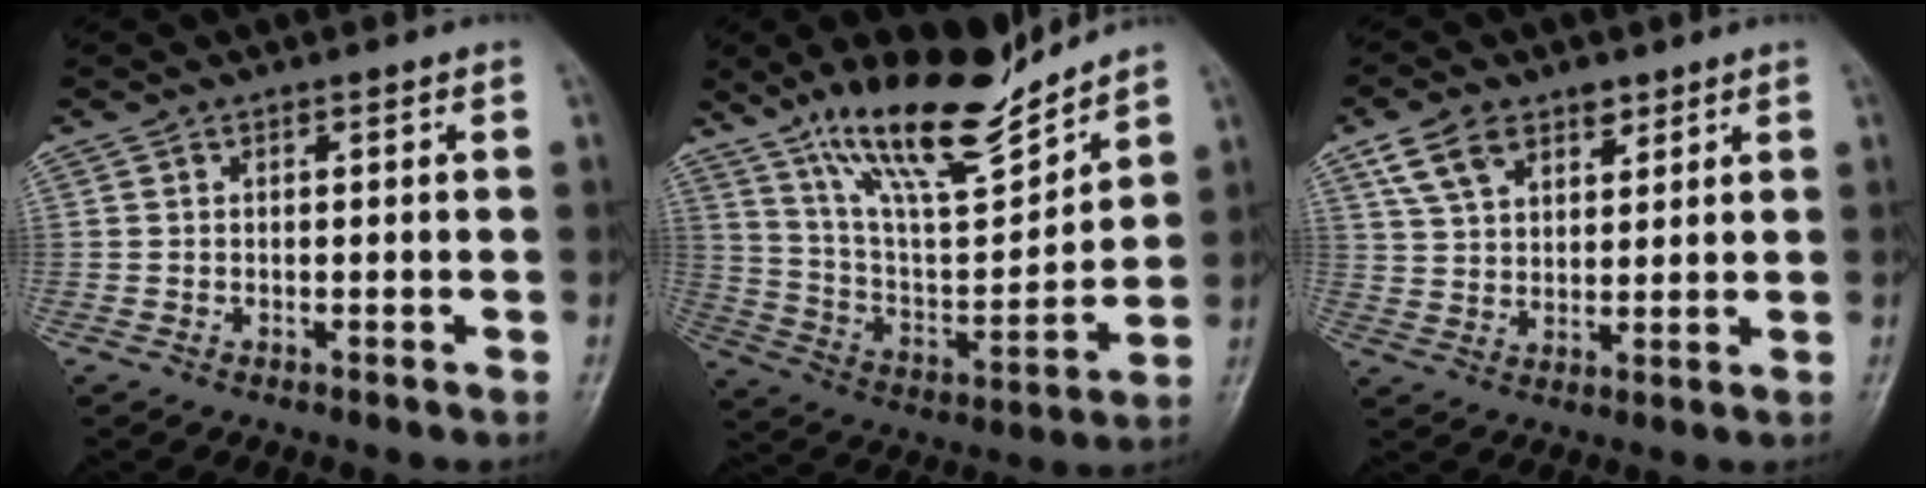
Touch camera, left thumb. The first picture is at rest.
{"total": 18.9, "force": [14.9, 4.6, 10.8], "torque": [-0.148, -0.086, 0.271]}
{"total": 8.9, "force": [5.1, 5.4, 4.9], "torque": [-0.067, -0.014, 0.097]}